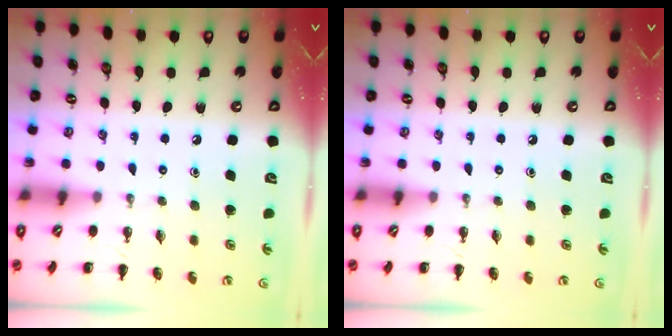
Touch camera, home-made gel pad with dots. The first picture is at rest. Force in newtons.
{"total": 0.0}